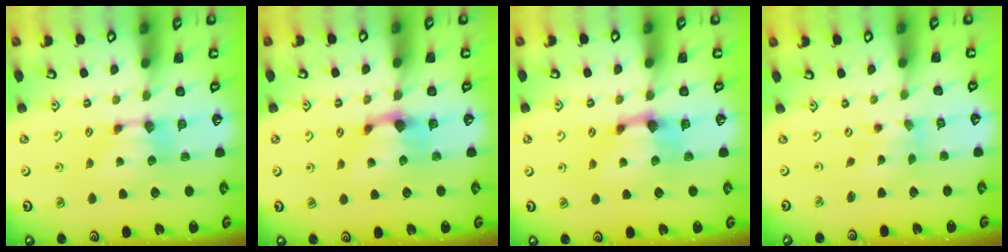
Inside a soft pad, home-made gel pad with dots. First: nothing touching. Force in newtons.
{"total": 1.4, "press": 0.9, "slide": 1.1}
{"total": 1.5, "press": 0.8, "slide": 1.3}
{"total": 1.3, "press": 0.7, "slide": 1.1}